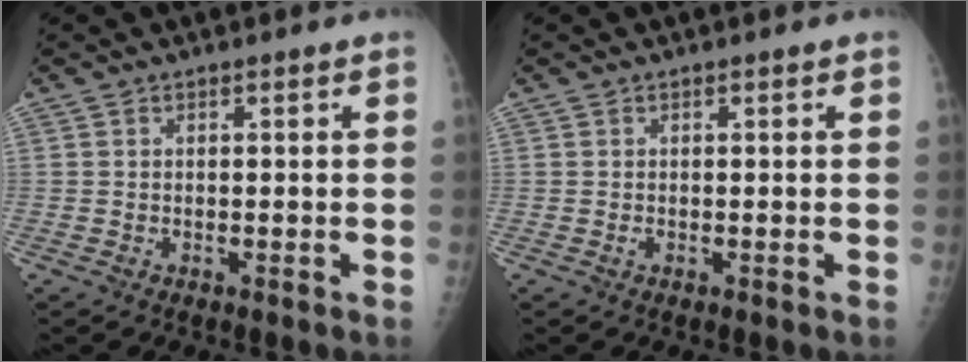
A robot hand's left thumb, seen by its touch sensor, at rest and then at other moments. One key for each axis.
{"total": 0.6, "fx": 0.0, "fy": 0.4, "fz": 0.4, "tx": -0.005, "ty": 0.000, "tz": 0.001}